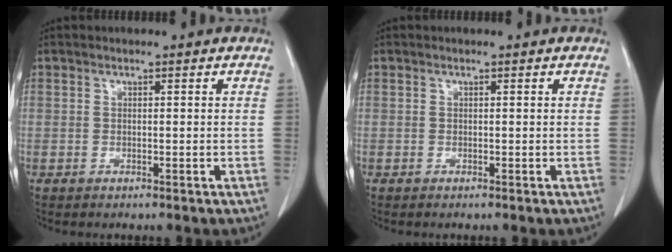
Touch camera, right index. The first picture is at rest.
{"total": 0.0}